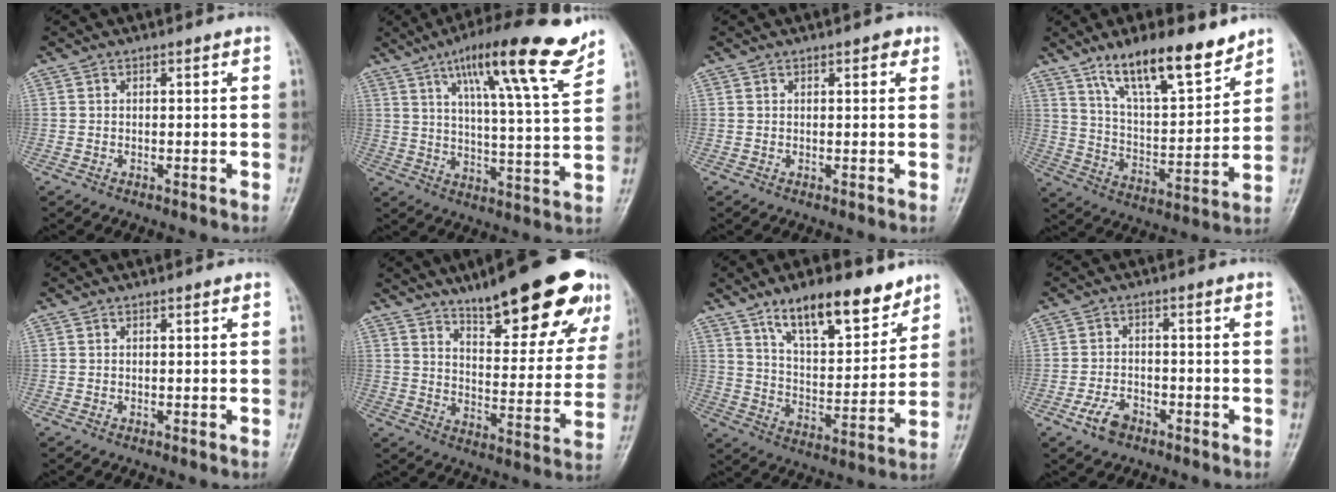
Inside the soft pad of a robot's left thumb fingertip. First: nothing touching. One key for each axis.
{"total": 18.0, "fx": 11.6, "fy": 2.4, "fz": 13.6, "tx": -0.191, "ty": -0.050, "tz": 0.178}
{"total": 1.8, "fx": 1.0, "fy": 0.8, "fz": 1.3, "tx": -0.011, "ty": -0.001, "tz": 0.010}
{"total": 16.1, "fx": 11.5, "fy": 4.7, "fz": 10.2, "tx": -0.144, "ty": -0.067, "tz": 0.206}
{"total": 0.0}
{"total": 22.5, "fx": 14.8, "fy": 6.1, "fz": 15.8, "tx": -0.180, "ty": -0.061, "tz": 0.214}
{"total": 15.5, "fx": 10.6, "fy": 5.9, "fz": 9.6, "tx": -0.117, "ty": -0.063, "tz": 0.181}
{"total": 4.7, "fx": -2.8, "fy": 2.8, "fz": 2.5, "tx": -0.045, "ty": 0.017, "tz": -0.051}